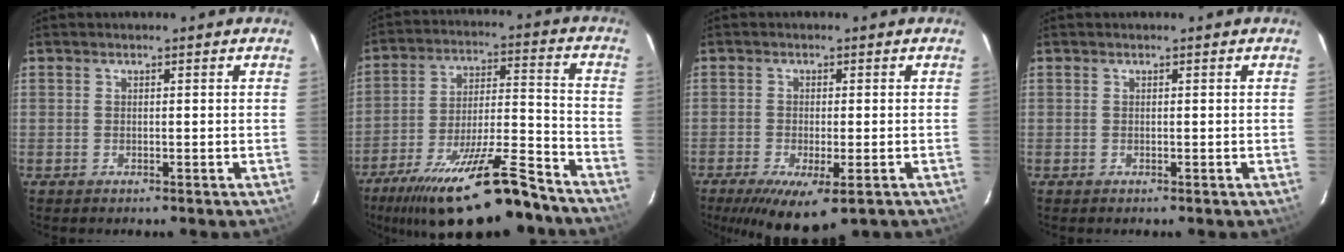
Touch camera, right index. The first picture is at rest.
{"total": 22.8, "force": [-18.1, 4.5, 13.2], "torque": [-0.243, -0.030, -0.278]}
{"total": 10.3, "force": [-6.3, 3.1, 7.5], "torque": [-0.146, -0.036, -0.094]}
{"total": 0.0}